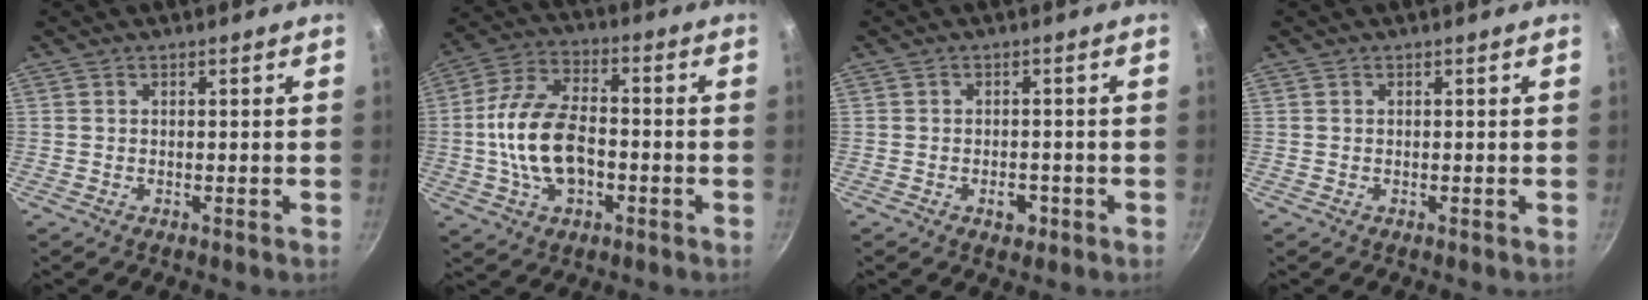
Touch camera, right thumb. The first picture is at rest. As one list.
[{"total": 14.7, "force": [-2.2, 8.6, 11.7], "torque": [-0.208, 0.033, -0.049]}, {"total": 3.0, "force": [-1.3, 2.0, 1.9], "torque": [-0.015, 0.012, -0.016]}, {"total": 0.0}]